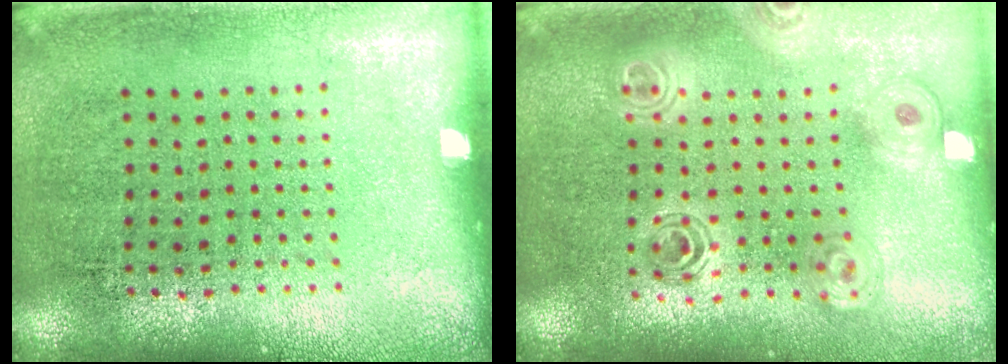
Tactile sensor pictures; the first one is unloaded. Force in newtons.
{"total": 1.6, "press": 1.4, "slide": 0.8}